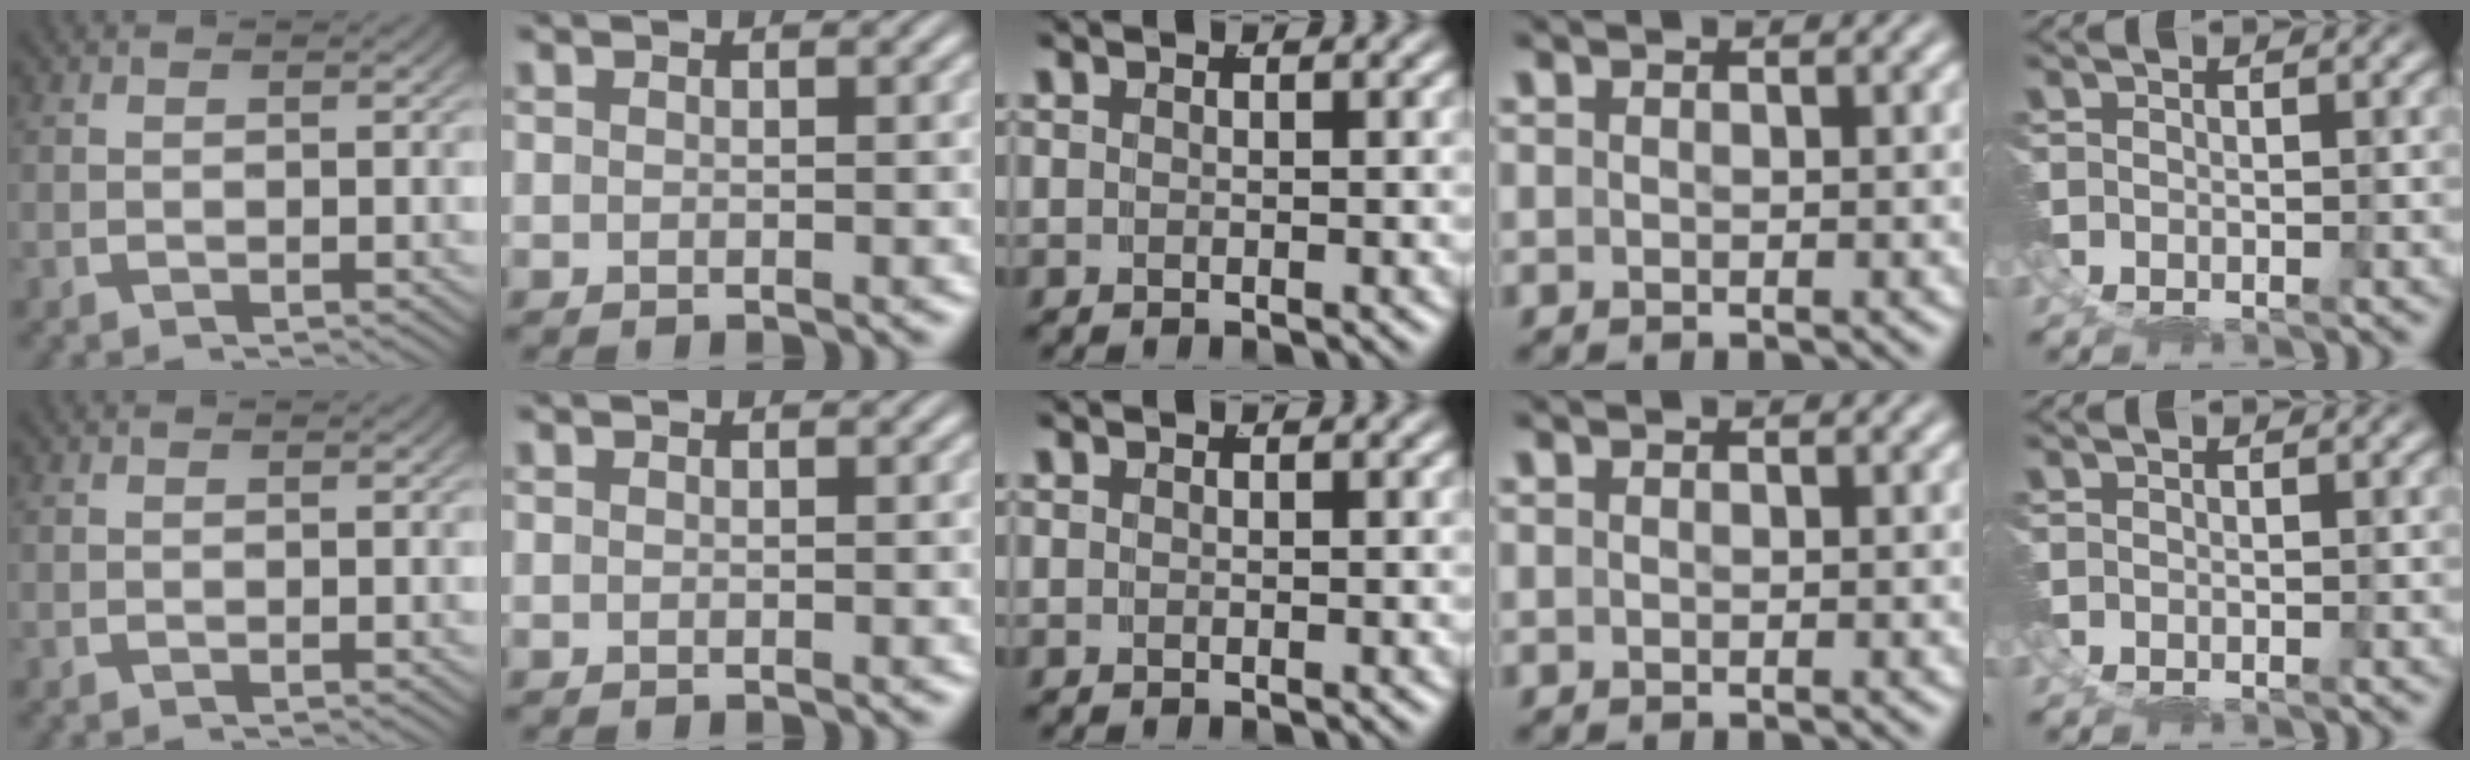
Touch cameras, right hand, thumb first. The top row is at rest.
{}